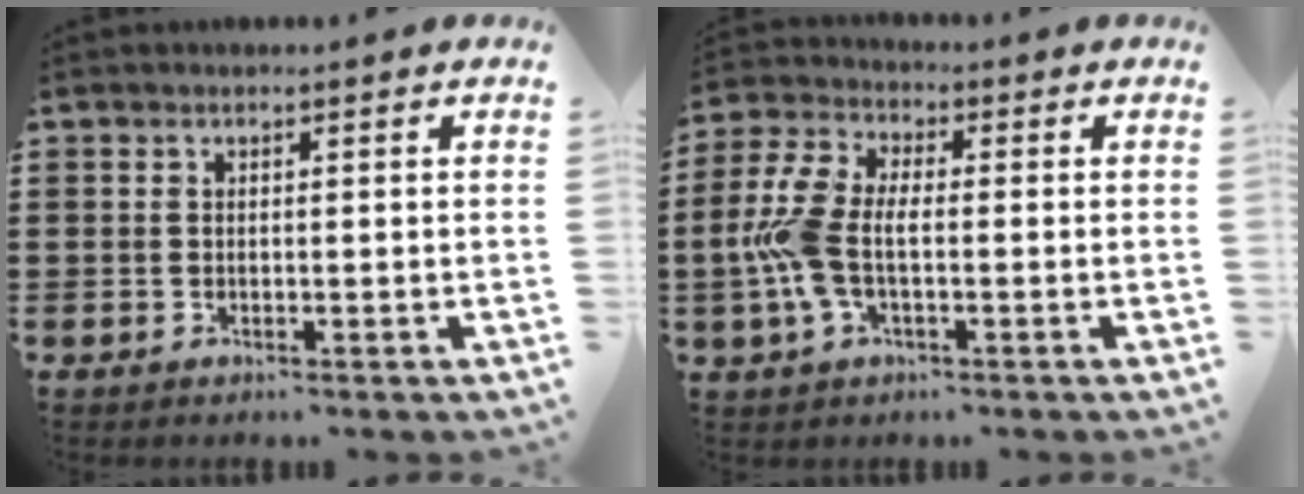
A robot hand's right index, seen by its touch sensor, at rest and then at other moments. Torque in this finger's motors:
{"motor_torque": [1.21, -0.09, 0.66, 0.21]}